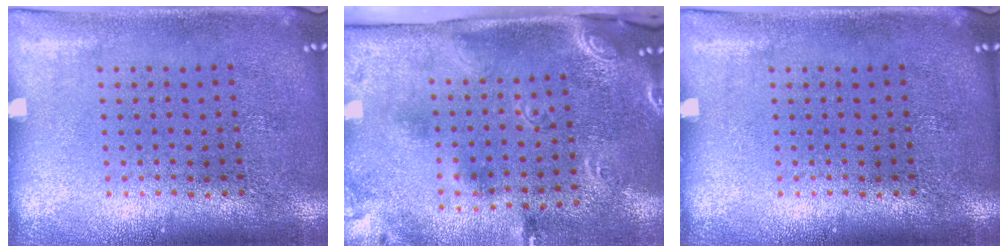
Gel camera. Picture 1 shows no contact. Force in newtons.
{"total": 2.9, "press": 1.8, "slide": 2.3}
{"total": 0.0}